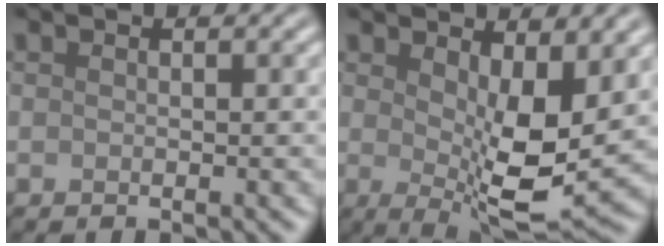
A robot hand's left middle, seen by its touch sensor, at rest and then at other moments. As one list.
[{"total": 7.8, "force": [1.0, 2.7, 7.3], "torque": [-0.121, -0.017, 0.022]}]